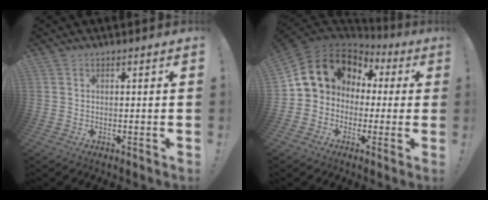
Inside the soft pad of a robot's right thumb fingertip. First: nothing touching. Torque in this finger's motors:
{"motor_torque": [1.15, 1.16, 1.09, -0.92, 0.13]}